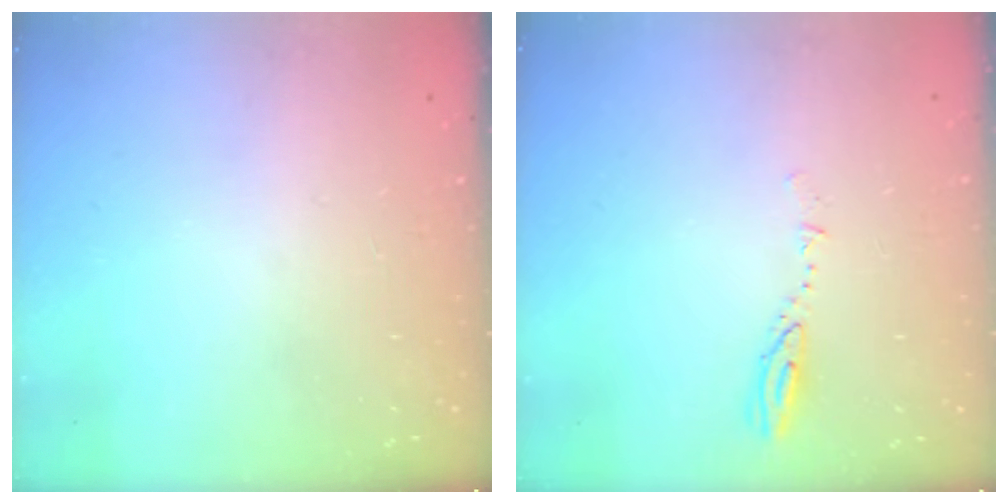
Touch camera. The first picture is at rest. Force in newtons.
{"total": 3.5, "press": 3.4, "slide": 0.3}